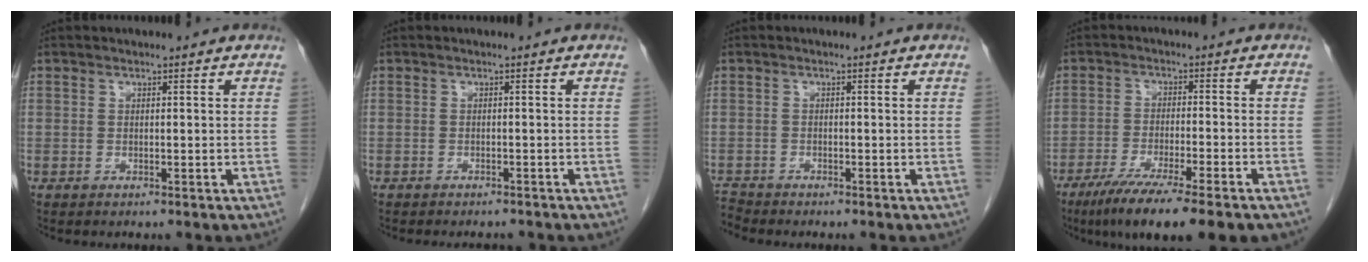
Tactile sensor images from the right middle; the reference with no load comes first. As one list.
[{"total": 3.7, "force": [-3.3, 1.1, 1.1], "torque": [-0.013, -0.003, -0.041]}, {"total": 1.8, "force": [-1.8, 0.0, -0.3], "torque": [0.004, -0.011, -0.033]}, {"total": 12.6, "force": [-9.0, 0.7, 8.7], "torque": [-0.139, -0.032, -0.142]}]